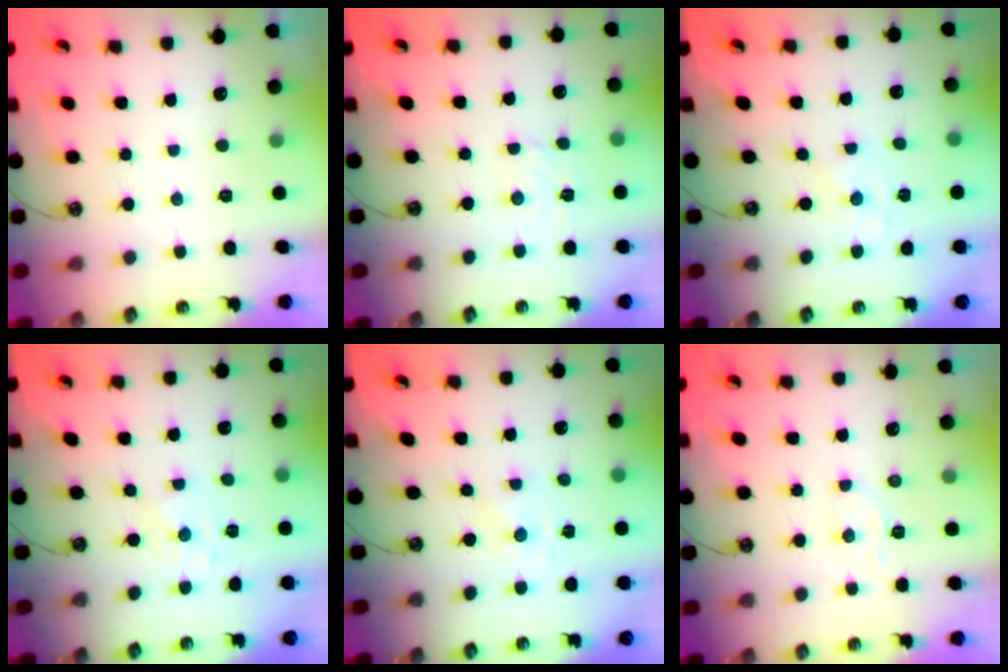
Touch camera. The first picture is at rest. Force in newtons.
{"total": 2.8, "press": 2.7, "slide": 0.5}
{"total": 1.1, "press": 1.1, "slide": 0.2}
{"total": 1.7, "press": 1.6, "slide": 0.2}
{"total": 0.0}
{"total": 3.8, "press": 3.7, "slide": 0.9}